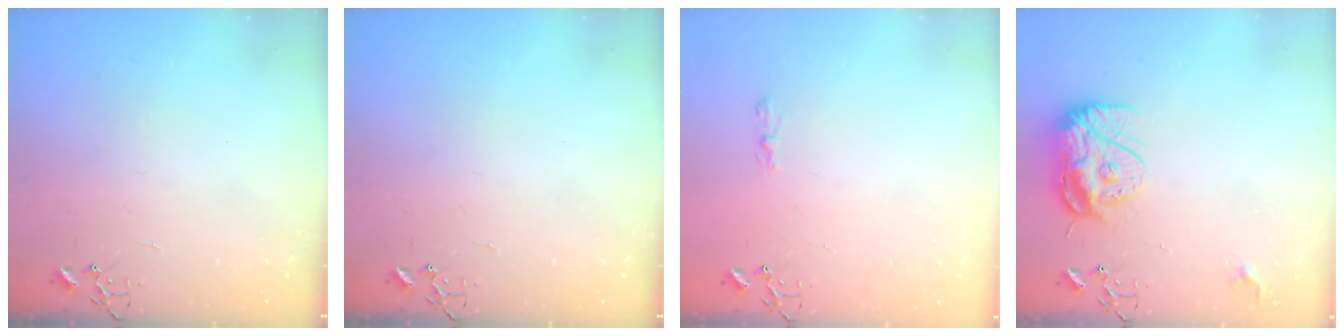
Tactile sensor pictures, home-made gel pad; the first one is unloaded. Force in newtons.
{"total": 0.0}
{"total": 3.9, "press": 3.9, "slide": 0.5}
{"total": 12.4, "press": 12.4, "slide": 1.4}